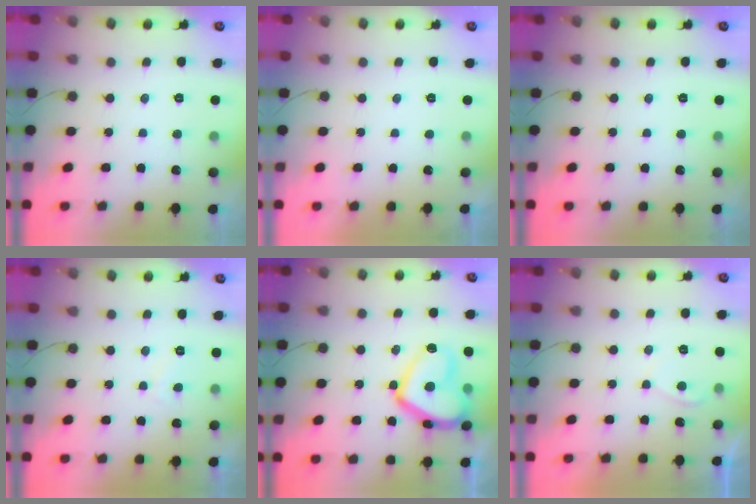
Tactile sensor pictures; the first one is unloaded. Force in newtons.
{"total": 2.3, "press": 2.3, "slide": 0.3}
{"total": 0.0}
{"total": 1.4, "press": 1.3, "slide": 0.5}
{"total": 15.0, "press": 15.0, "slide": 1.4}
{"total": 1.2, "press": 1.0, "slide": 0.6}